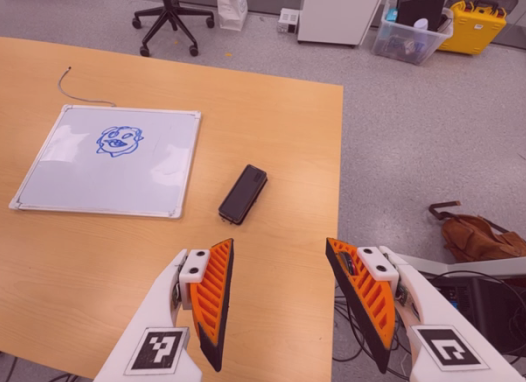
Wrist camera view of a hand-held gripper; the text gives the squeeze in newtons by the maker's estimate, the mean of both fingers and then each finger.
{"total": 0.0}